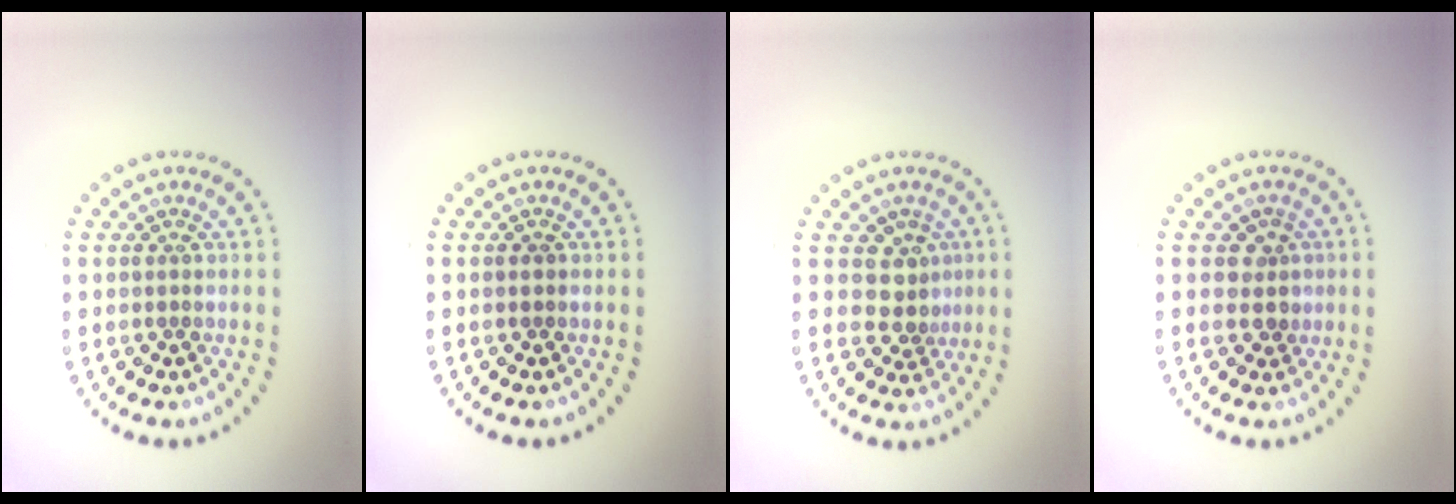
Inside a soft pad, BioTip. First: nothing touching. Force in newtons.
{"total": 0.6, "press": 0.6, "slide": 0.1}
{"total": 2.6, "press": 2.1, "slide": 1.6}
{"total": 1.6, "press": 1.3, "slide": 1.0}